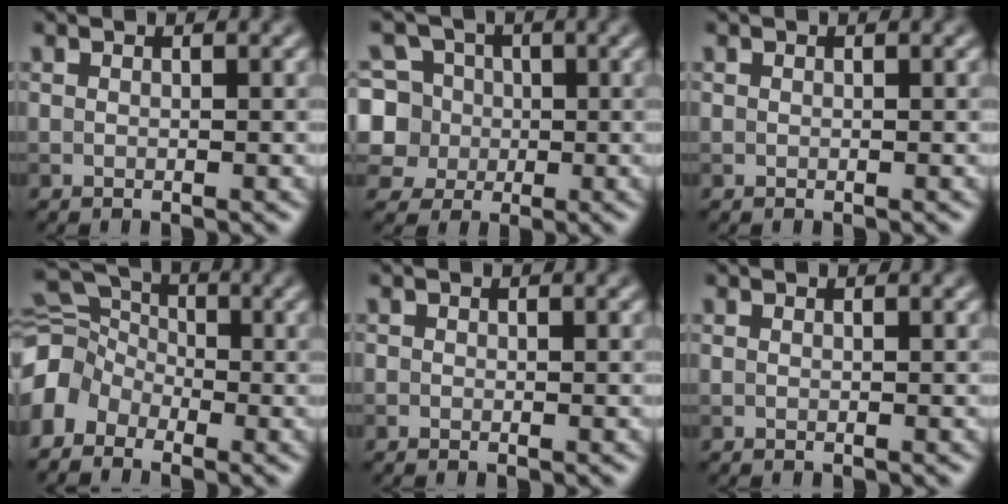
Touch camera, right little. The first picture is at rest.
{"total": 7.9, "force": [0.7, 7.4, 2.8], "torque": [-0.060, 0.031, -0.004]}
{"total": 0.0}
{"total": 4.9, "force": [-2.8, 3.2, 2.3], "torque": [-0.042, 0.013, -0.077]}
{"total": 0.0}
{"total": 0.0}